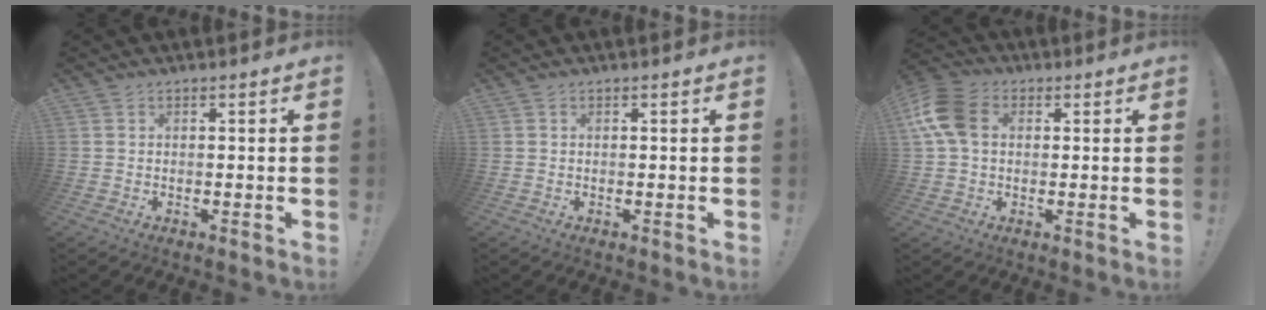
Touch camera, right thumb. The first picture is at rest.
{"total": 0.0}
{"total": 12.3, "force": [2.5, 8.6, 8.4], "torque": [-0.168, 0.011, 0.051]}